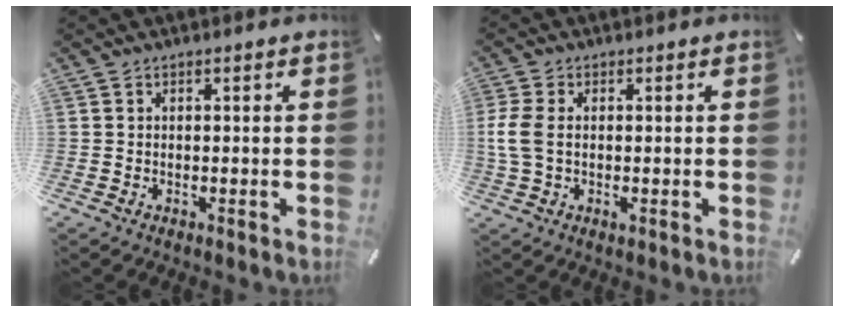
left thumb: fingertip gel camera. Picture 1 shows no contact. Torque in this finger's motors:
{"motor_torque": [0.86, 1.51, 0.38, -0.31, 0.11]}